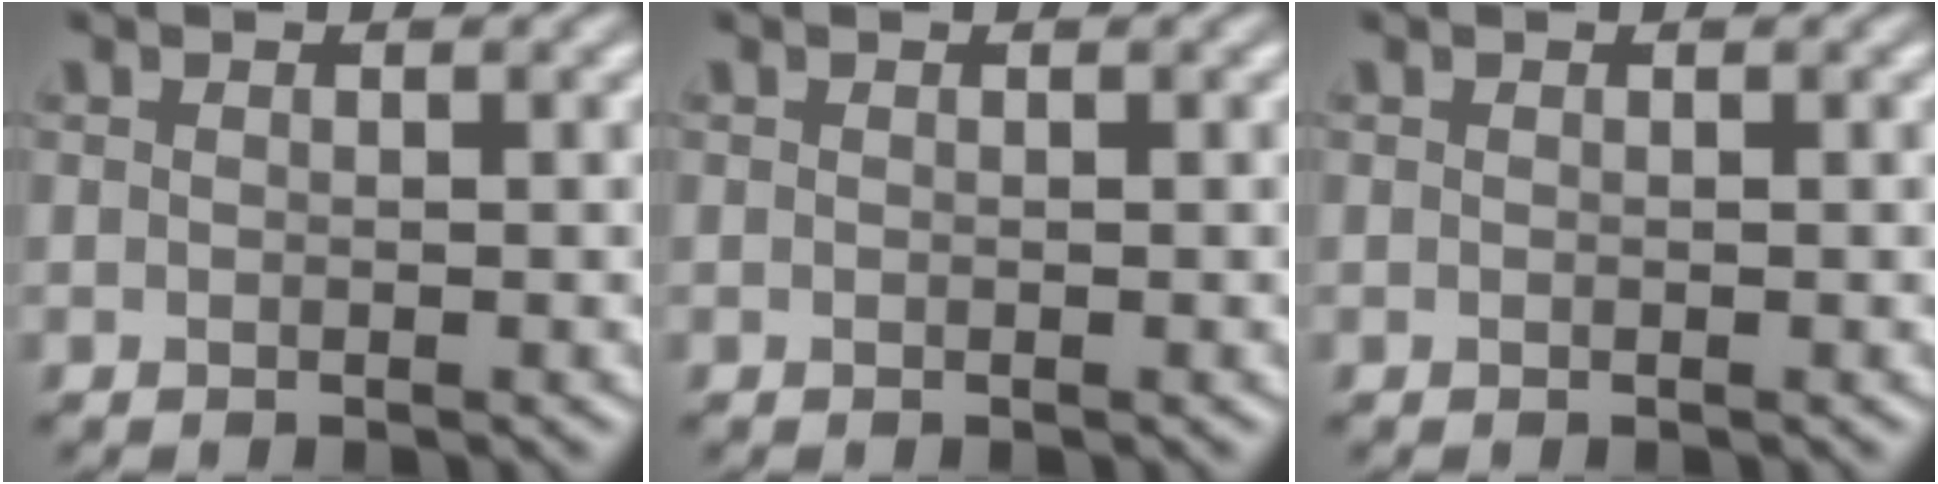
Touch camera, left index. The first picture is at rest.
{"total": 0.0}
{"total": 0.0}